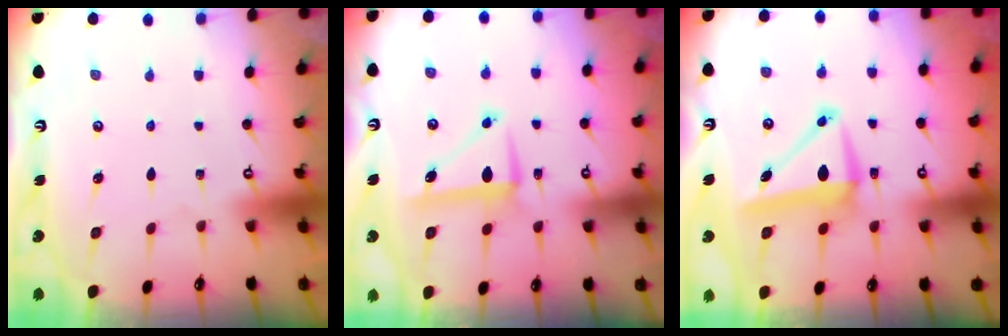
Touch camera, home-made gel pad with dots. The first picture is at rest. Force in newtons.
{"total": 7.9, "press": 7.8, "slide": 1.0}
{"total": 7.4, "press": 7.2, "slide": 1.6}